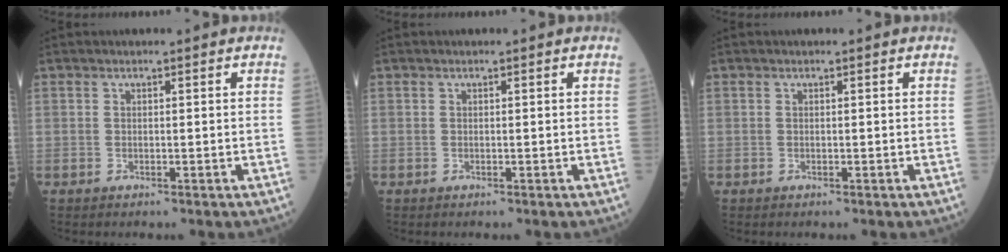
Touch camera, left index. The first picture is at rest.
{"total": 0.0}
{"total": 0.0}